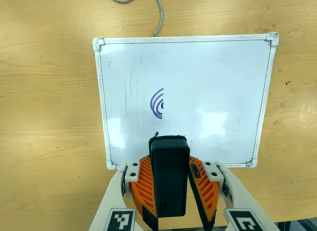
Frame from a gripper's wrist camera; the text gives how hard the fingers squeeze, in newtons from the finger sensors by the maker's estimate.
{"total": 7.0, "left": 7.4, "right": 6.6}